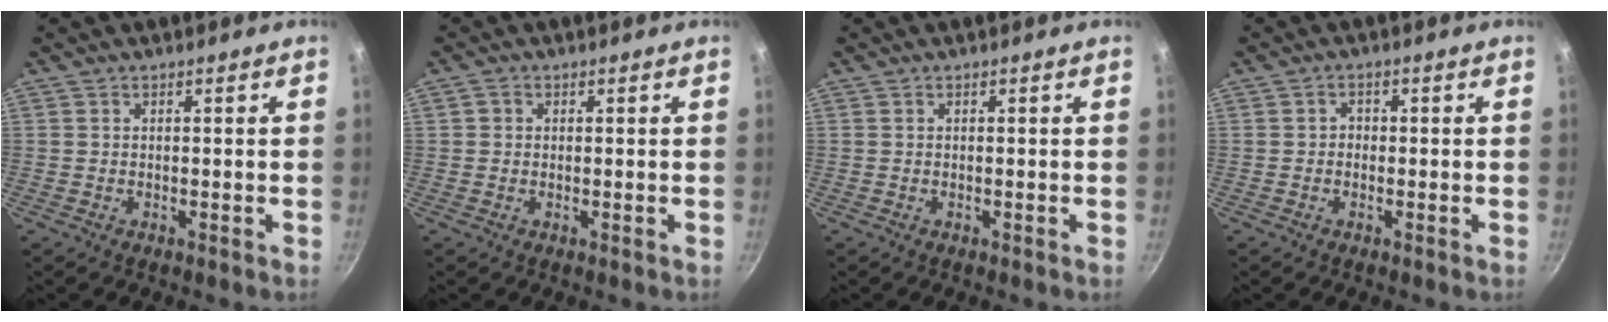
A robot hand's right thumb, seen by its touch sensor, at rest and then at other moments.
{"total": 1.3, "force": [0.2, 1.2, 0.4], "torque": [-0.004, 0.002, 0.000]}
{"total": 0.0}
{"total": 1.5, "force": [-0.3, 1.3, 0.7], "torque": [-0.006, 0.006, -0.007]}